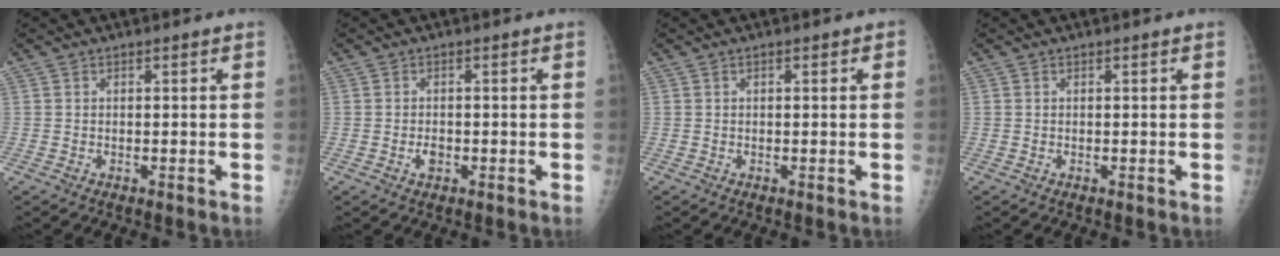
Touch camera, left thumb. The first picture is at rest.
{"total": 1.6, "force": [-0.4, 1.0, 1.1], "torque": [-0.017, 0.001, -0.006]}
{"total": 0.9, "force": [0.4, 0.4, 0.7], "torque": [-0.007, 0.002, 0.004]}
{"total": 0.0}